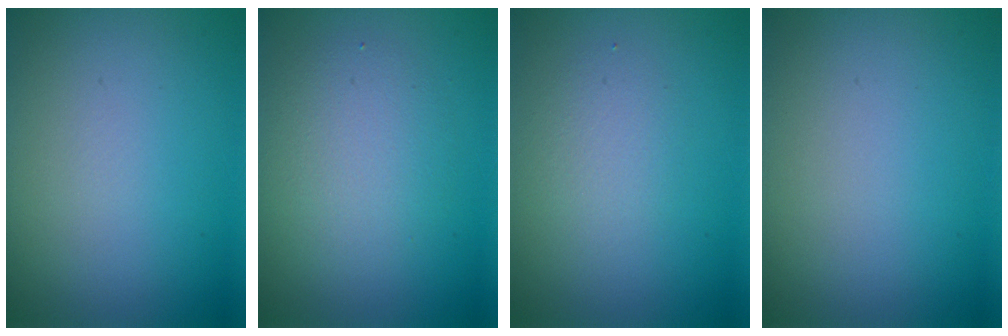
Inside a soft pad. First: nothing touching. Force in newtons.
{"total": 3.5, "press": 3.5, "slide": 0.1}
{"total": 2.0, "press": 1.9, "slide": 0.2}
{"total": 0.0}